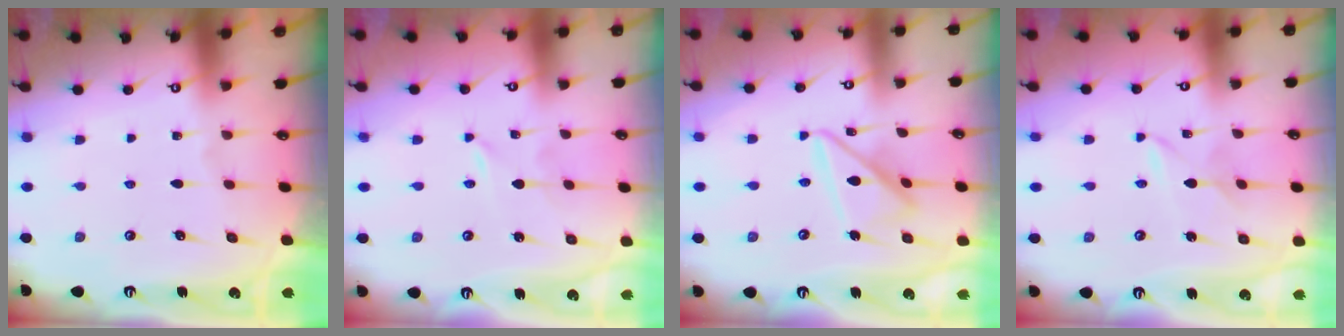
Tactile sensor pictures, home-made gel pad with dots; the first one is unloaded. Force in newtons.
{"total": 0.0}
{"total": 13.4, "press": 13.4, "slide": 1.2}
{"total": 1.5, "press": 1.5, "slide": 0.3}